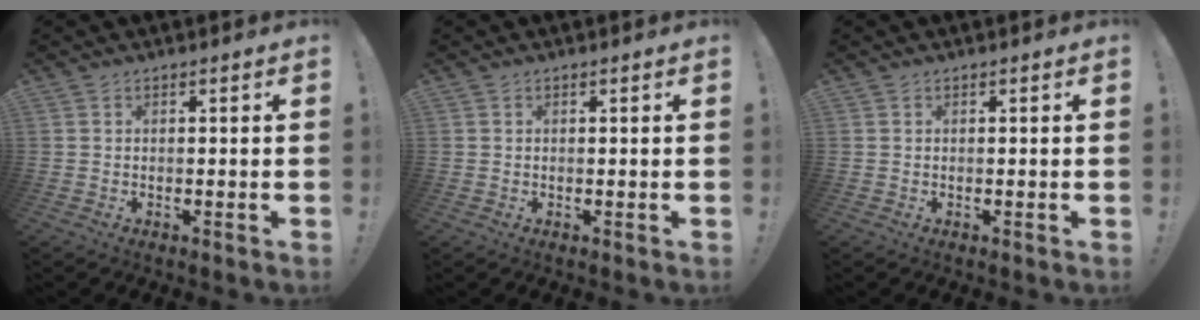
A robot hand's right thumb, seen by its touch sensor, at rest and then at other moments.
{"total": 1.1, "force": [0.3, 1.0, -0.1], "torque": [0.003, -0.002, 0.005]}
{"total": 0.0}